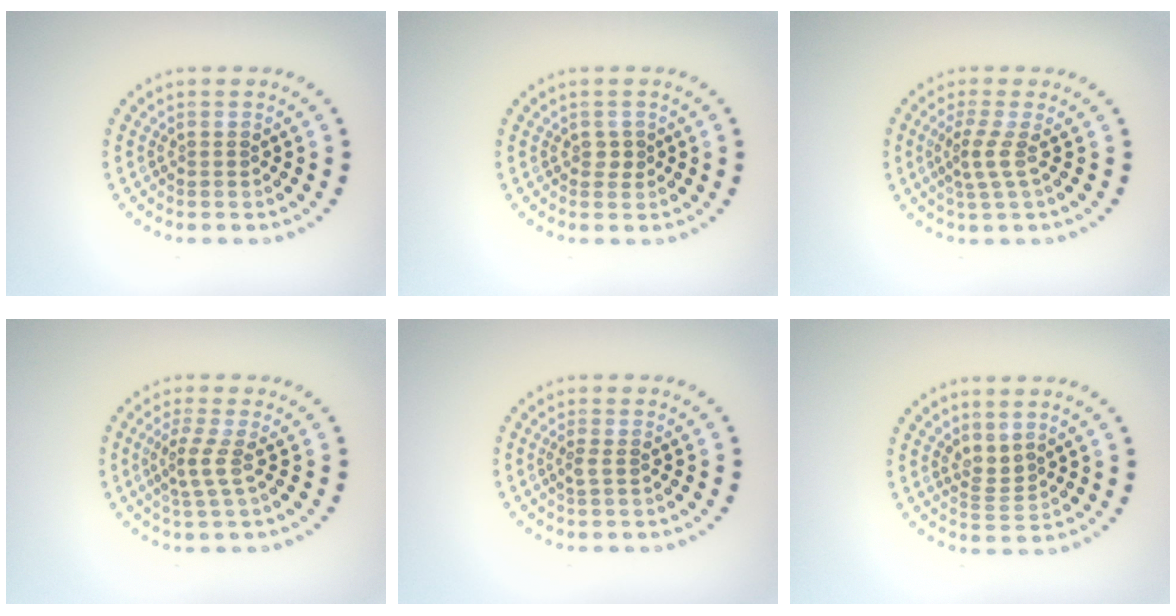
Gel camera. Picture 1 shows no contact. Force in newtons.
{"total": 0.8, "press": 0.8, "slide": 0.2}
{"total": 2.1, "press": 1.6, "slide": 1.5}
{"total": 2.1, "press": 1.6, "slide": 1.5}
{"total": 0.9, "press": 0.6, "slide": 0.6}
{"total": 1.9, "press": 1.4, "slide": 1.3}